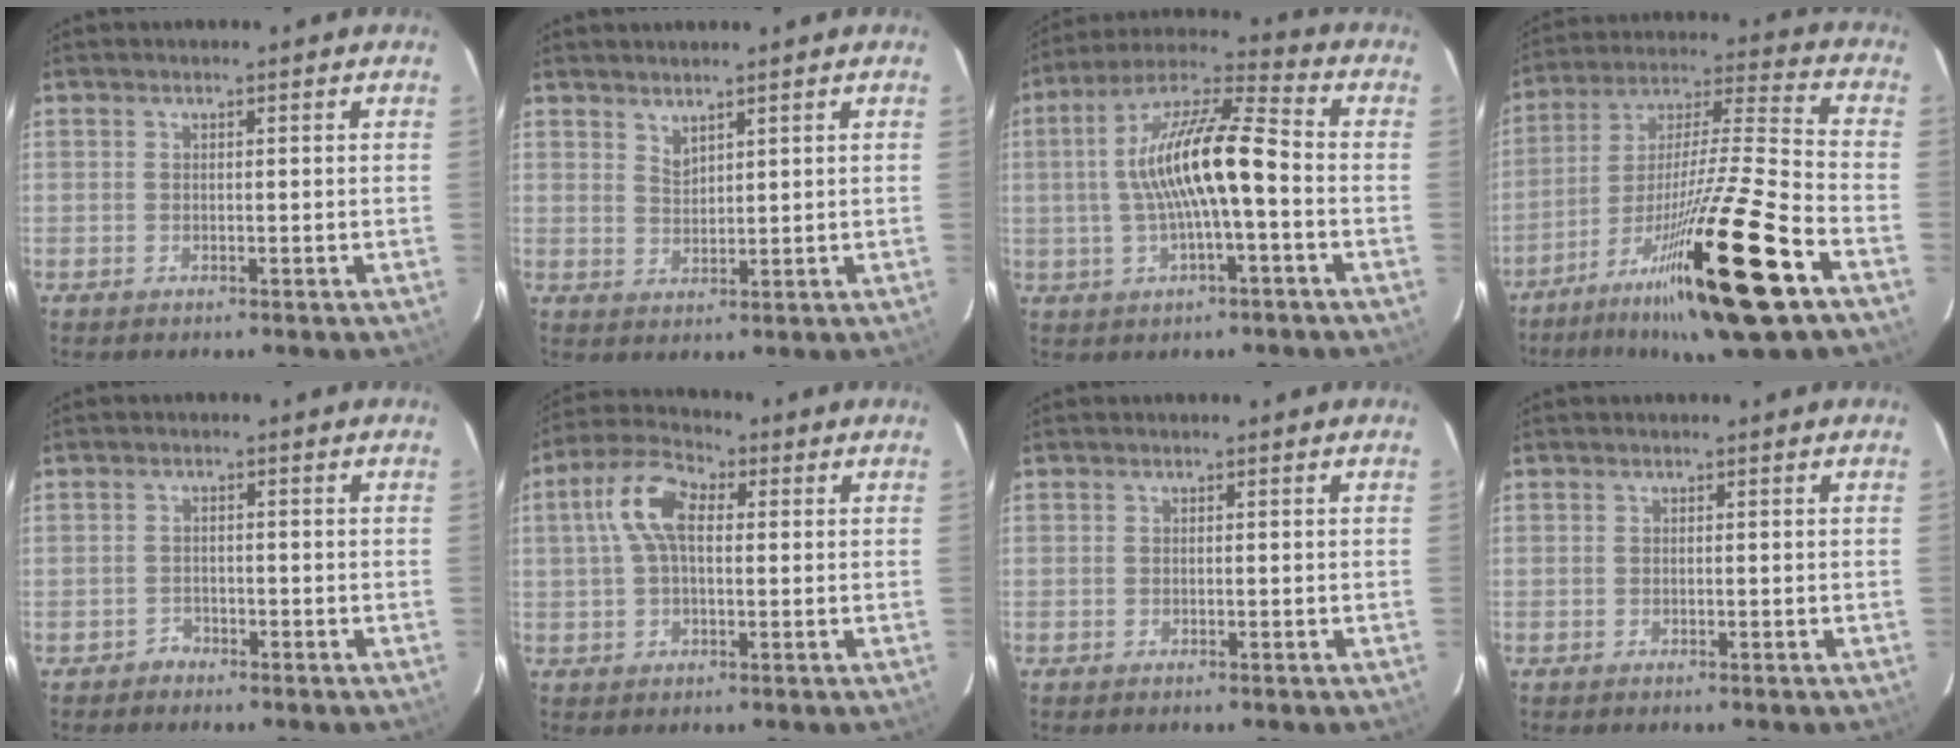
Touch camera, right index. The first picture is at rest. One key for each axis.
{"total": 2.5, "fx": 2.2, "fy": 0.7, "fz": 0.9, "tx": -0.014, "ty": 0.001, "tz": 0.040}
{"total": 14.4, "fx": -1.4, "fy": 3.1, "fz": 14.0, "tx": -0.259, "ty": 0.021, "tz": -0.027}
{"total": 24.9, "fx": -14.4, "fy": 1.4, "fz": 20.3, "tx": -0.366, "ty": -0.043, "tz": -0.243}
{"total": 1.8, "fx": -1.3, "fy": 1.2, "fz": -0.3, "tx": 0.004, "ty": 0.010, "tz": -0.022}
{"total": 9.1, "fx": 1.6, "fy": 4.8, "fz": 7.5, "tx": -0.155, "ty": 0.027, "tz": 0.027}
{"total": 0.0}
{"total": 0.0}